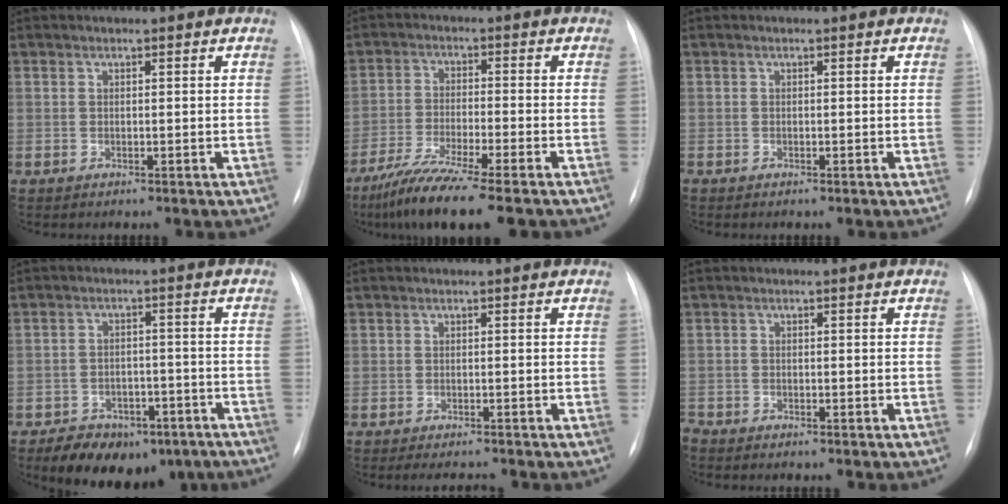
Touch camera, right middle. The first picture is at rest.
{"total": 10.8, "force": [-8.1, -0.1, 7.1], "torque": [-0.125, -0.033, -0.137]}
{"total": 0.0}
{"total": 11.5, "force": [-7.9, 6.3, 5.5], "torque": [-0.073, 0.012, -0.114]}
{"total": 2.5, "force": [-2.3, 0.4, 0.9], "torque": [-0.011, -0.006, -0.030]}
{"total": 1.9, "force": [-1.7, 0.6, 0.4], "torque": [-0.002, -0.001, -0.027]}